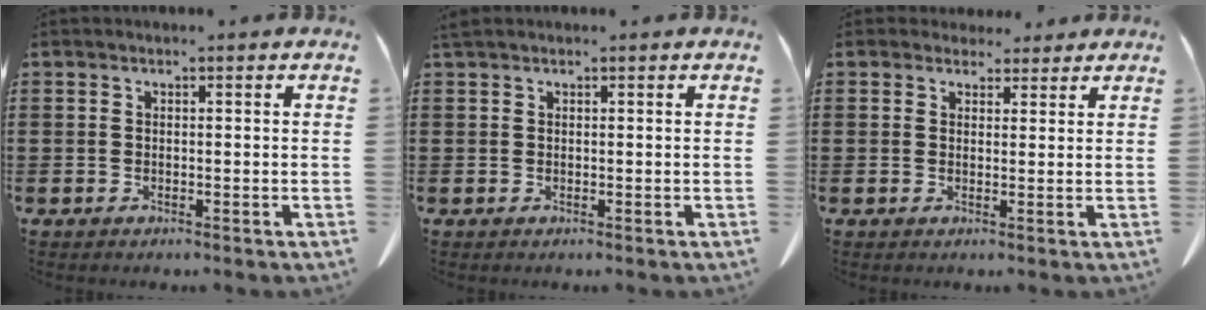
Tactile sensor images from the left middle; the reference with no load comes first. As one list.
[{"total": 0.6, "force": [0.5, 0.1, 0.3], "torque": [-0.007, 0.001, 0.010]}, {"total": 2.8, "force": [2.4, 1.4, 0.5], "torque": [-0.008, 0.001, 0.044]}]